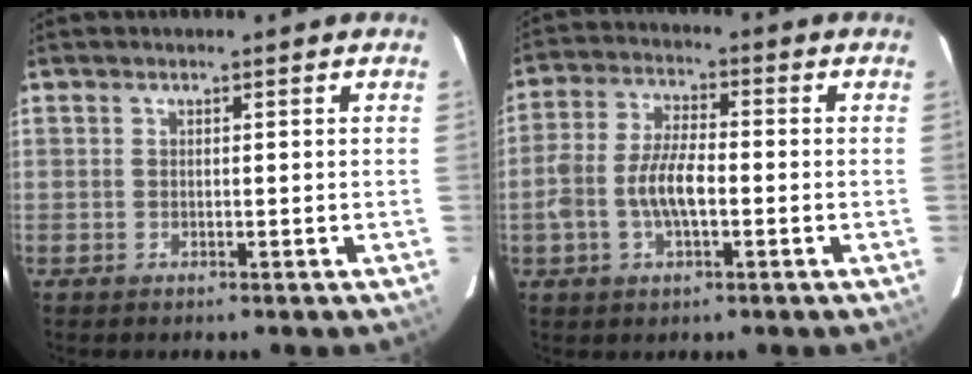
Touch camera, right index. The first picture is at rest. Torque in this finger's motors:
{"motor_torque": [0.38, -0.11, 0.45, 0.10]}